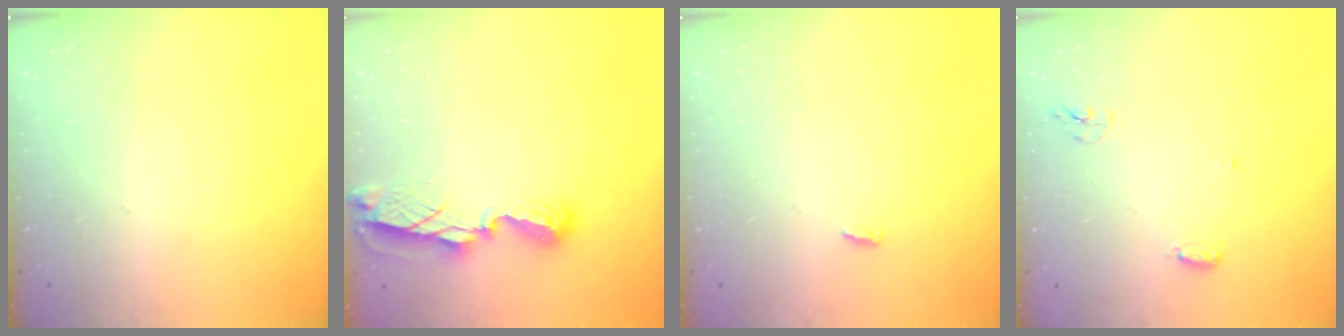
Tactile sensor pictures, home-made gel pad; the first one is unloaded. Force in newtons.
{"total": 8.3, "press": 8.3, "slide": 0.7}
{"total": 2.7, "press": 2.7, "slide": 0.2}
{"total": 5.4, "press": 5.3, "slide": 1.1}